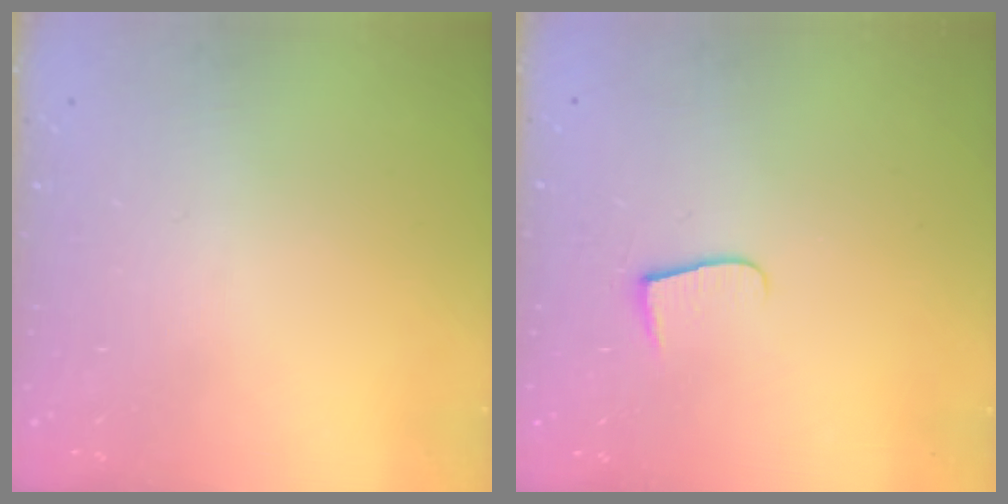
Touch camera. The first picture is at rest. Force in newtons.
{"total": 4.8, "press": 4.8, "slide": 0.6}